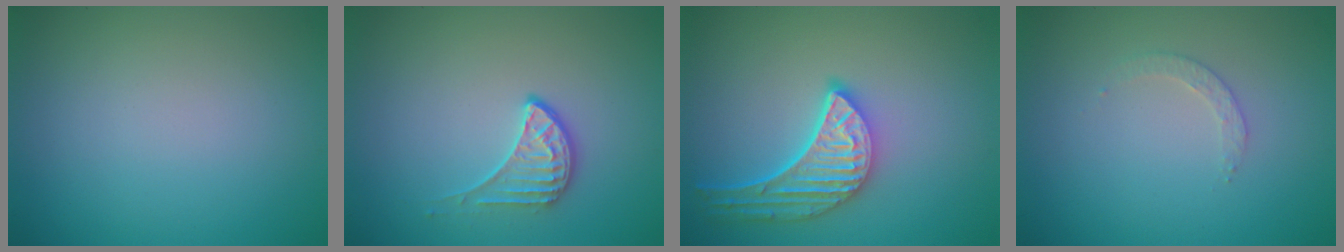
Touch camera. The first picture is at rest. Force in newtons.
{"total": 2.0, "press": 1.5, "slide": 1.3}
{"total": 5.5, "press": 4.4, "slide": 3.3}
{"total": 1.2, "press": 1.2, "slide": 0.3}